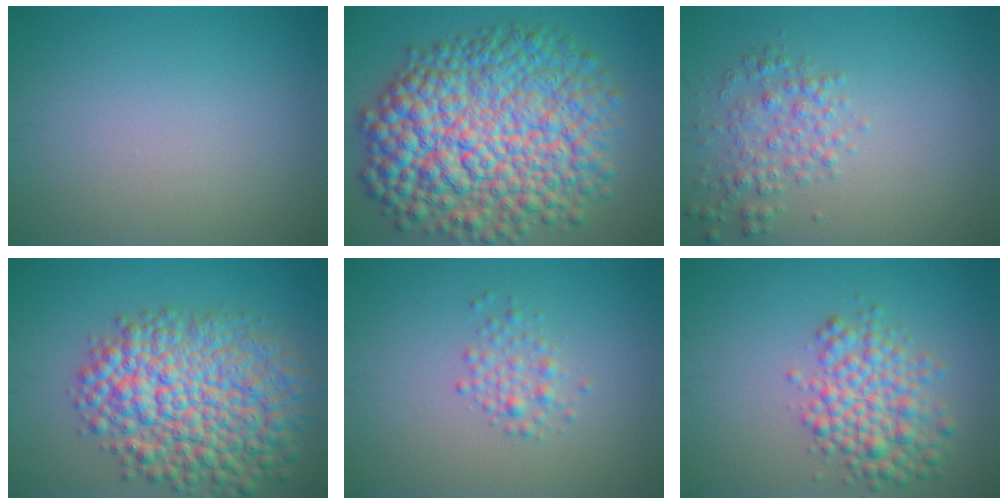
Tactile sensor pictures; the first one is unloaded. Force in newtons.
{"total": 14.6, "press": 14.6, "slide": 0.2}
{"total": 2.7, "press": 2.7, "slide": 0.1}
{"total": 11.1, "press": 11.1, "slide": 0.3}
{"total": 1.7, "press": 1.7, "slide": 0.0}
{"total": 5.0, "press": 5.0, "slide": 0.1}